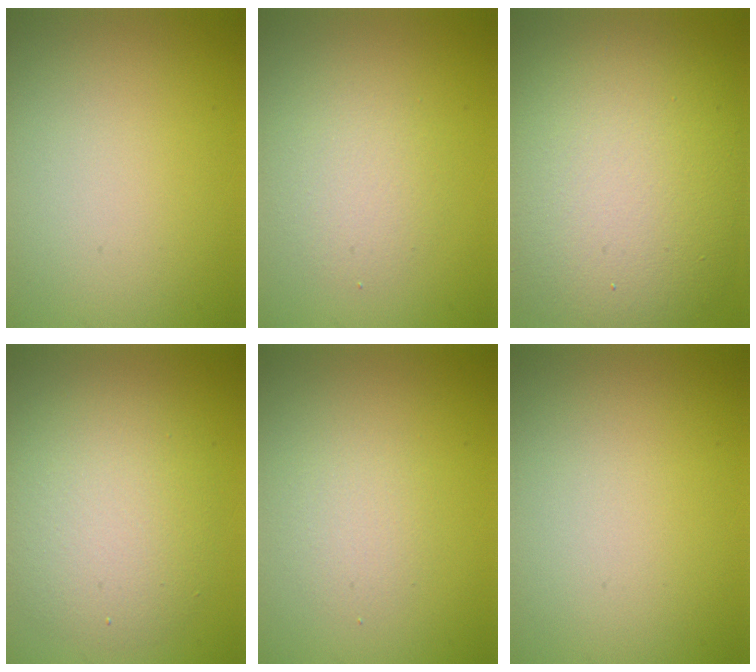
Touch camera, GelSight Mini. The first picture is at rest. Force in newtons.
{"total": 2.5, "press": 2.5, "slide": 0.1}
{"total": 14.1, "press": 14.1, "slide": 0.9}
{"total": 5.7, "press": 5.7, "slide": 0.6}
{"total": 1.8, "press": 1.8, "slide": 0.1}
{"total": 0.0}